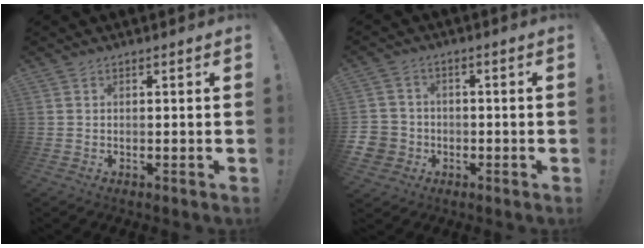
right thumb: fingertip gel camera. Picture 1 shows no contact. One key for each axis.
{"total": 6.2, "fx": -2.1, "fy": 5.7, "fz": 1.5, "tx": -0.036, "ty": 0.019, "tz": -0.039}